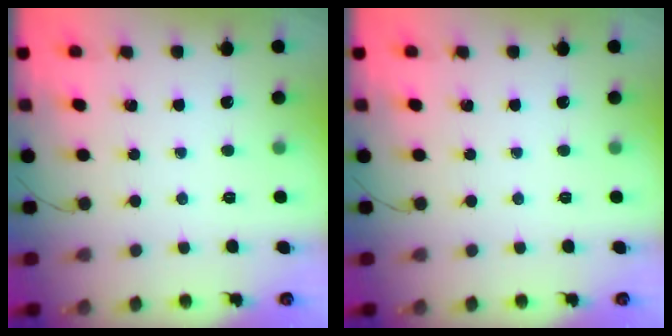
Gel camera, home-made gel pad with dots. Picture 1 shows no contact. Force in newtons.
{"total": 0.0}